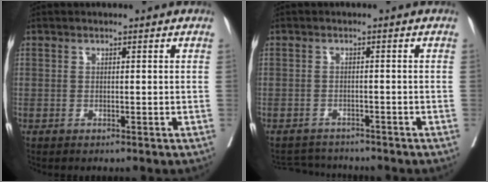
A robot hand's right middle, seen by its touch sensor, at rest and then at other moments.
{"total": 3.8, "force": [-3.7, 0.7, -0.5], "torque": [0.009, -0.002, -0.059]}